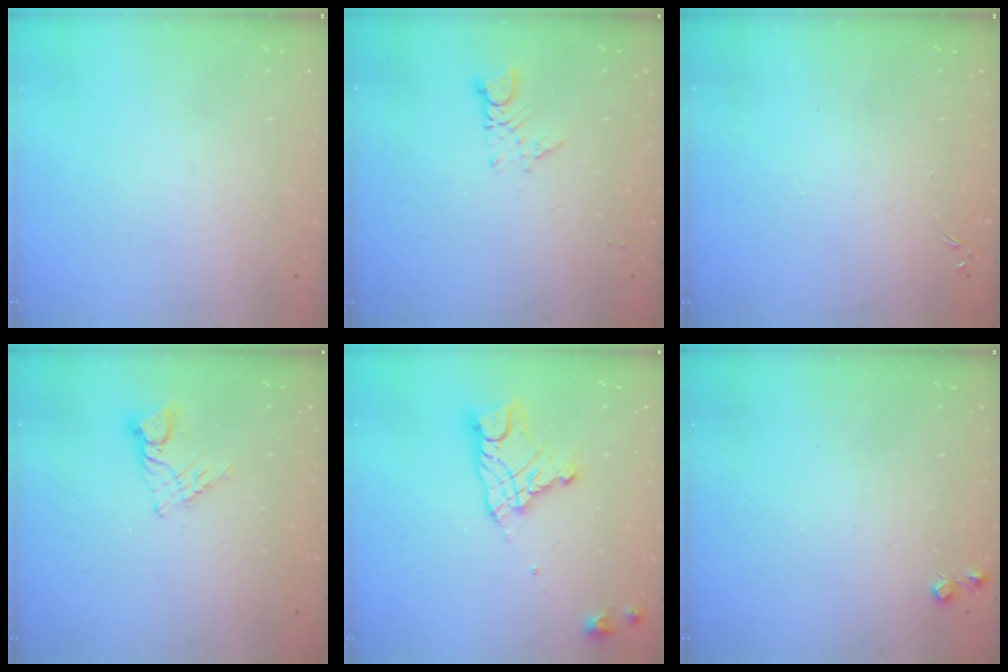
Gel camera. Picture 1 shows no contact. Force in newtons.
{"total": 2.8, "press": 2.8, "slide": 0.2}
{"total": 0.0}
{"total": 6.9, "press": 6.9, "slide": 0.5}
{"total": 11.8, "press": 11.7, "slide": 1.1}
{"total": 3.9, "press": 3.9, "slide": 0.6}